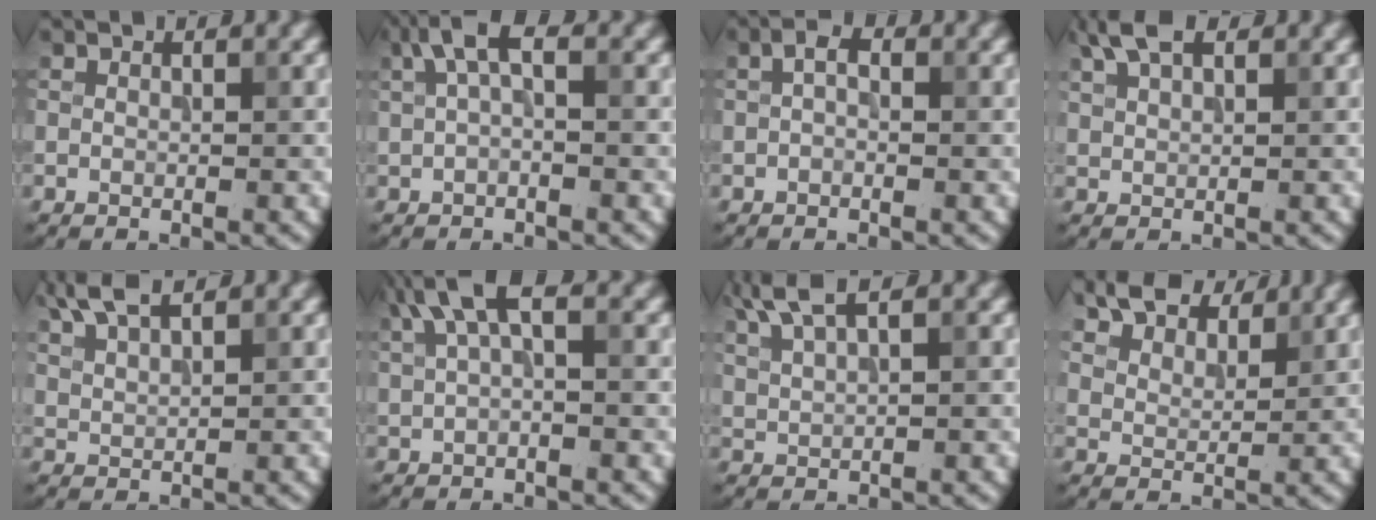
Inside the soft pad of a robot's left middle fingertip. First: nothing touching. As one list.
[{"total": 3.1, "force": [1.1, 1.2, 2.7], "torque": [-0.051, 0.012, 0.013]}, {"total": 1.4, "force": [-0.1, 0.8, 1.1], "torque": [-0.020, 0.004, -0.006]}, {"total": 3.6, "force": [2.3, 1.6, 2.3], "torque": [-0.052, 0.012, 0.048]}, {"total": 3.9, "force": [3.0, 0.9, 2.3], "torque": [-0.051, 0.012, 0.060]}, {"total": 3.9, "force": [1.7, 1.3, 3.3], "torque": [-0.061, 0.008, 0.028]}, {"total": 3.6, "force": [2.6, 0.8, 2.4], "torque": [-0.054, 0.013, 0.057]}, {"total": 6.7, "force": [5.6, 2.7, 2.5], "torque": [-0.064, -0.009, 0.108]}]